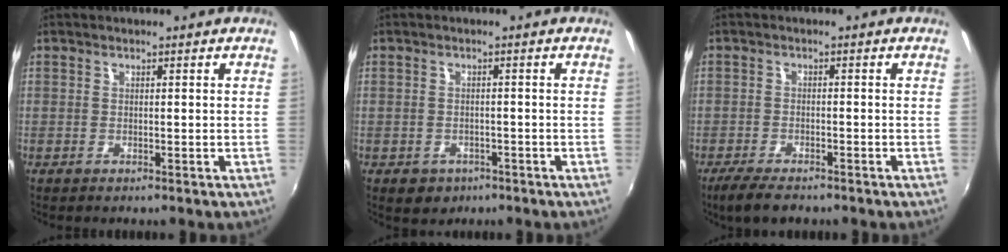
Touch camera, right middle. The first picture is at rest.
{"total": 3.8, "force": [-1.9, 3.0, 1.2], "torque": [-0.032, -0.005, -0.021]}
{"total": 5.1, "force": [-4.0, 1.7, 2.6], "torque": [-0.069, -0.012, -0.076]}